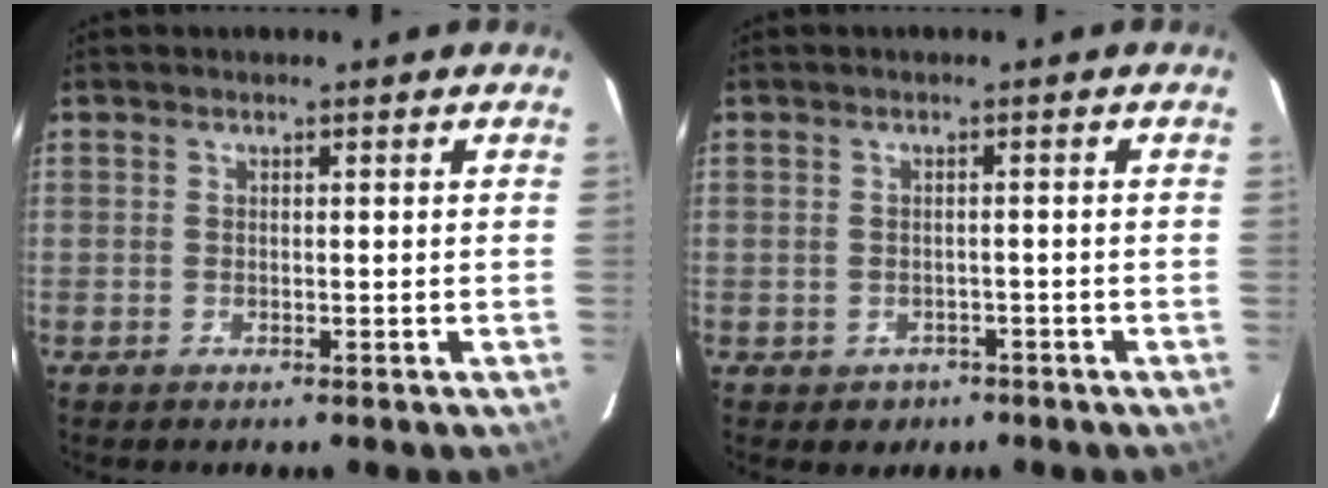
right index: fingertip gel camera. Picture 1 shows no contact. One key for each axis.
{"total": 2.4, "fx": -1.3, "fy": 1.9, "fz": 0.4, "tx": -0.006, "ty": 0.007, "tz": -0.011}